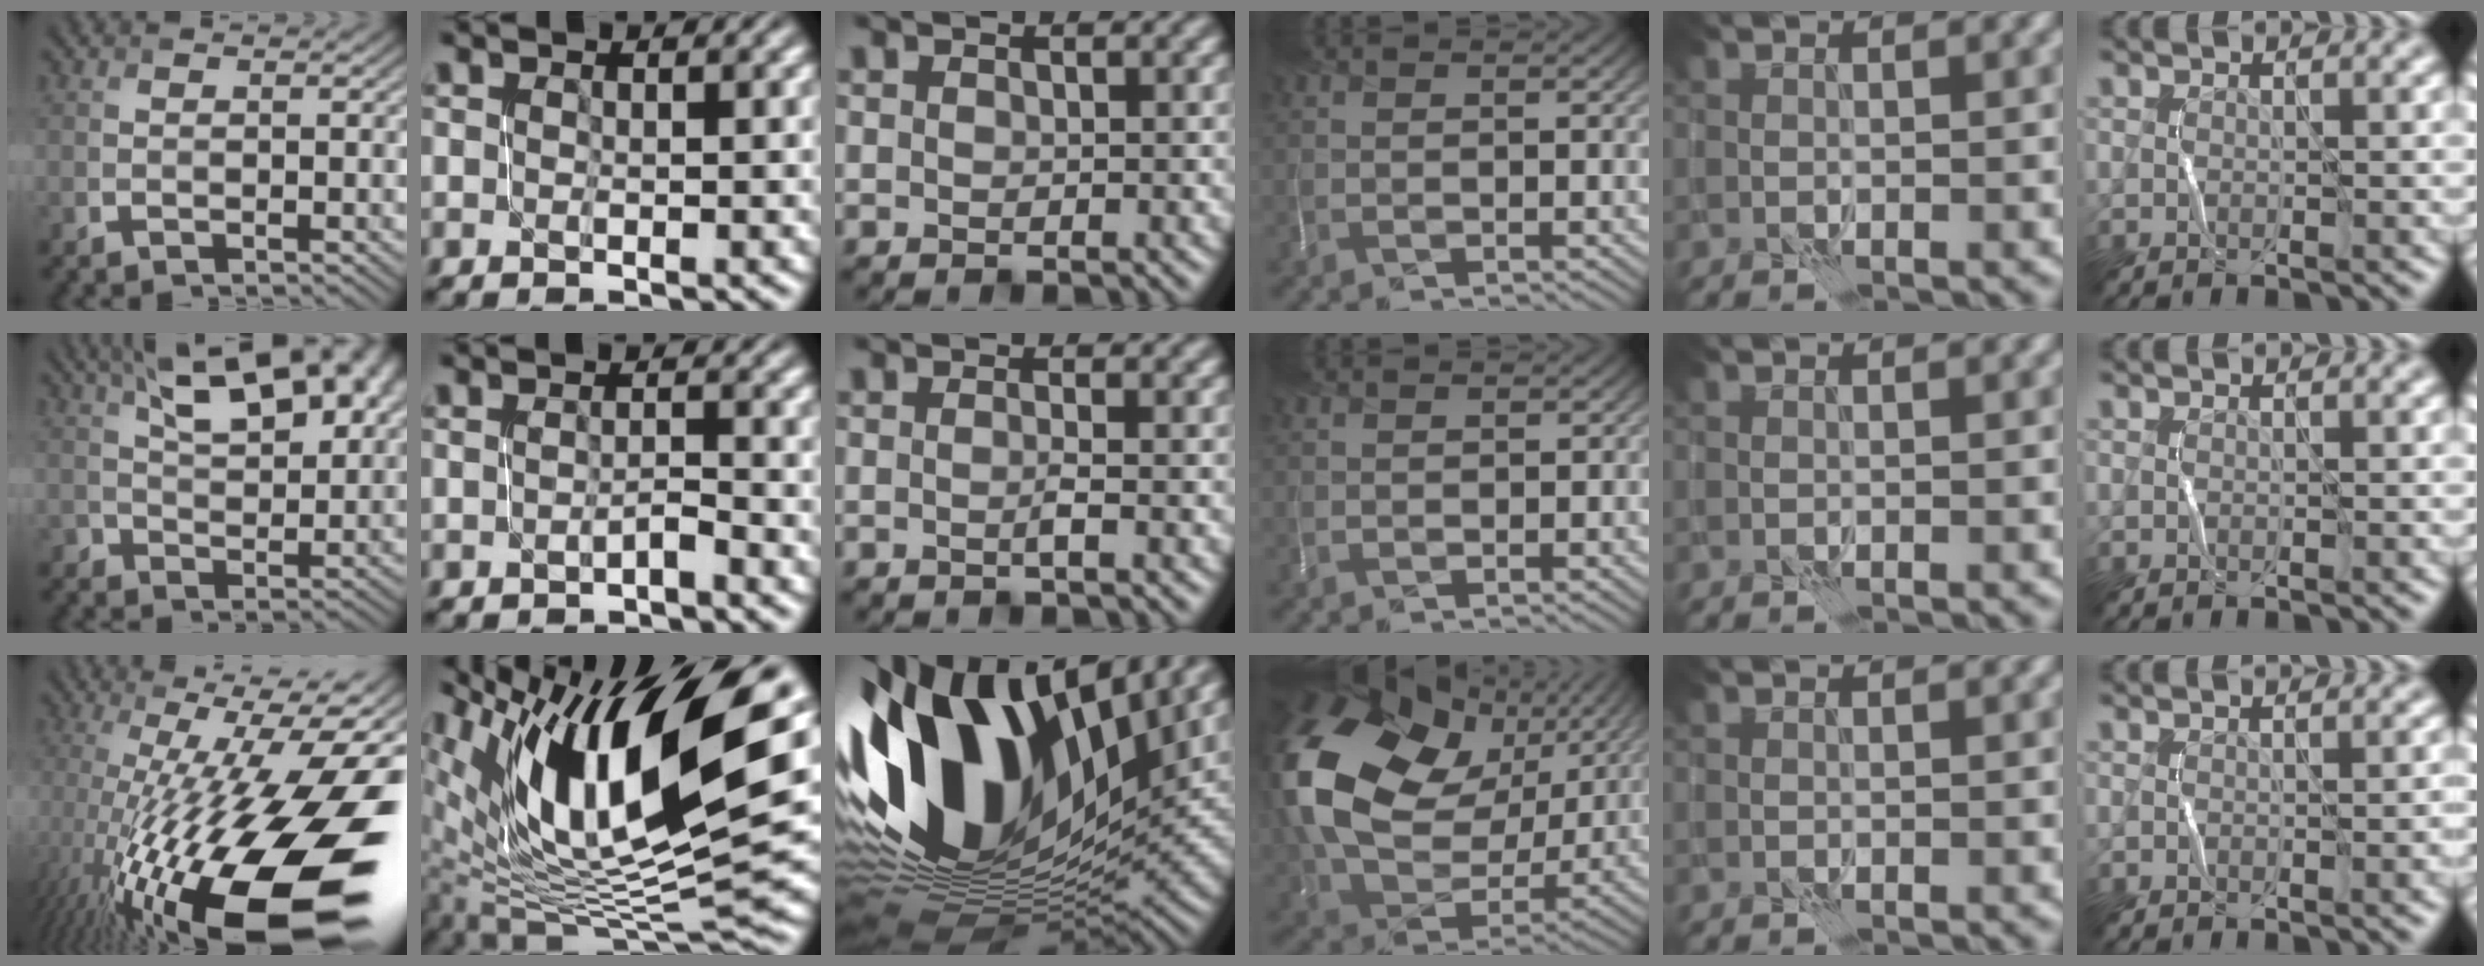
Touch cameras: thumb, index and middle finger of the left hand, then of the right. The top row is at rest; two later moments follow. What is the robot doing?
{"motion": "open", "object": "stapler"}